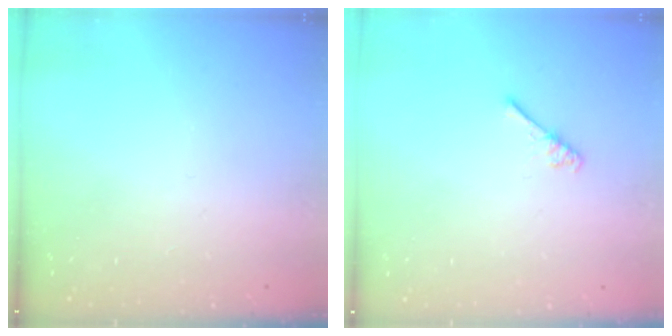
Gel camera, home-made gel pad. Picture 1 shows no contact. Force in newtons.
{"total": 2.9, "press": 2.9, "slide": 0.4}